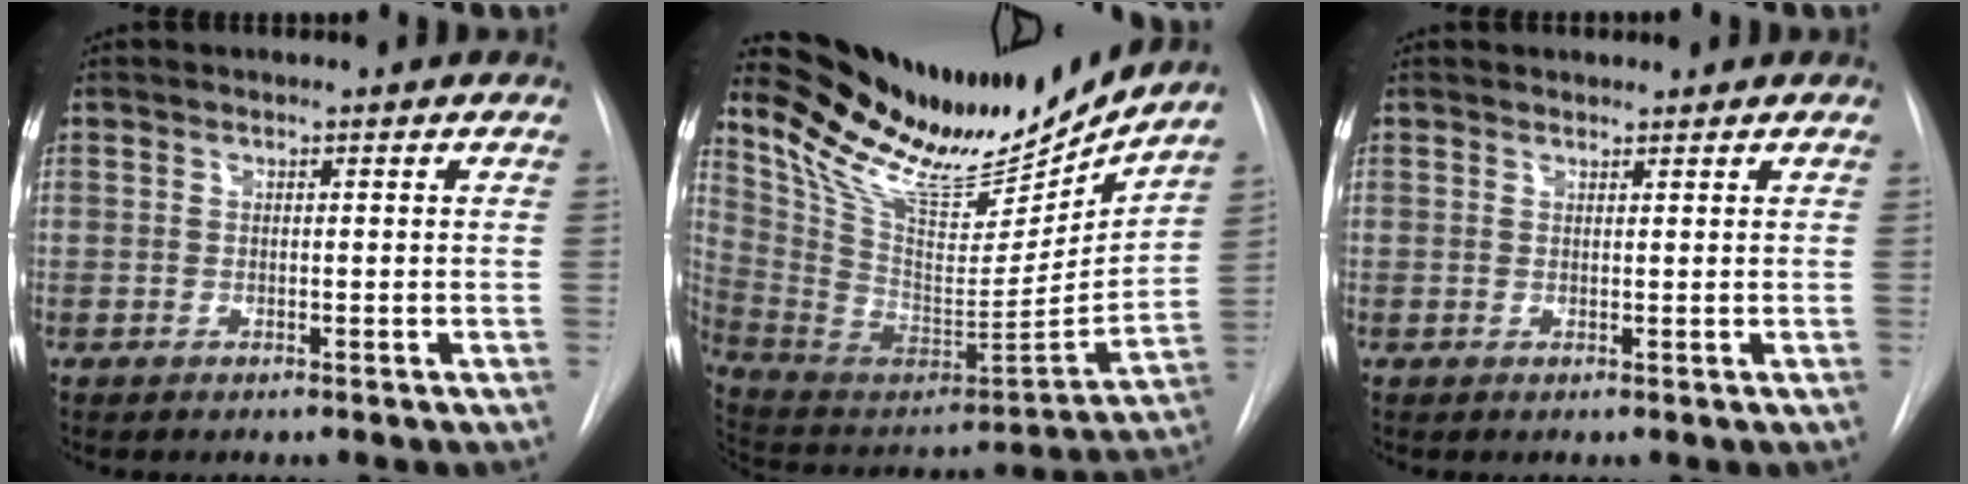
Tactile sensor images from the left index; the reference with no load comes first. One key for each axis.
{"total": 22.9, "fx": 20.5, "fy": 4.3, "fz": 9.3, "tx": -0.167, "ty": -0.048, "tz": 0.341}
{"total": 1.1, "fx": 1.1, "fy": 0.3, "fz": -0.1, "tx": -0.002, "ty": 0.005, "tz": 0.018}